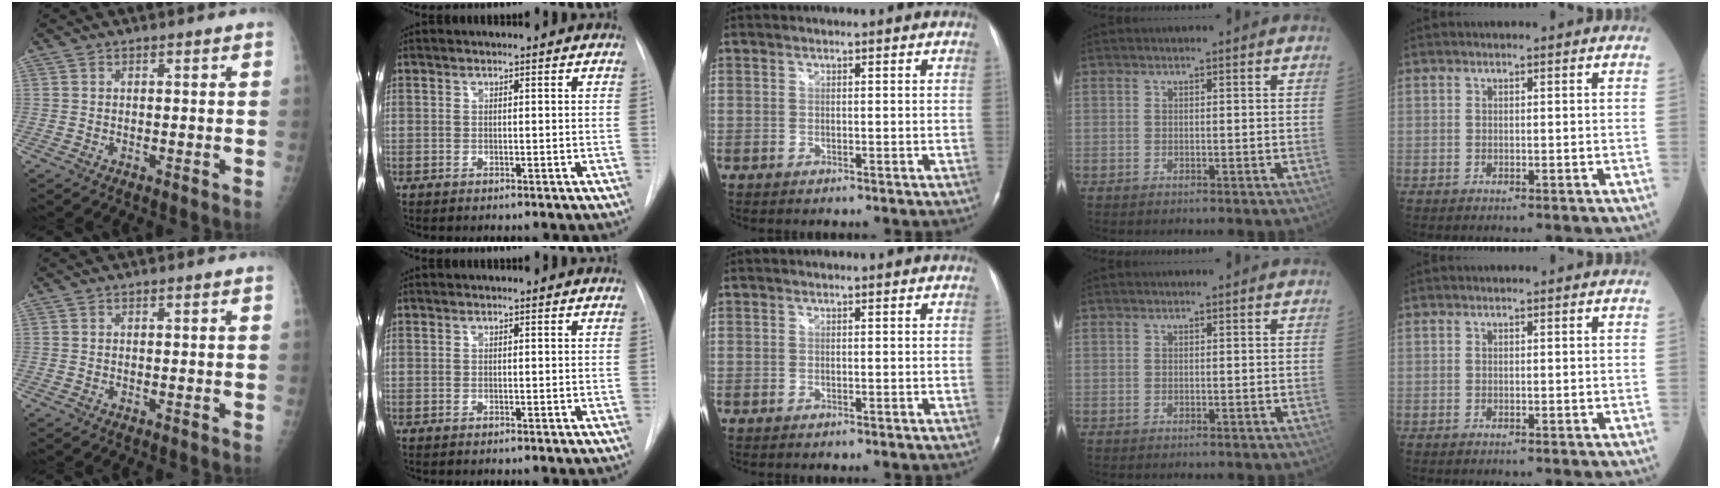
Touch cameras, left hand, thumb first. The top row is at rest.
{}